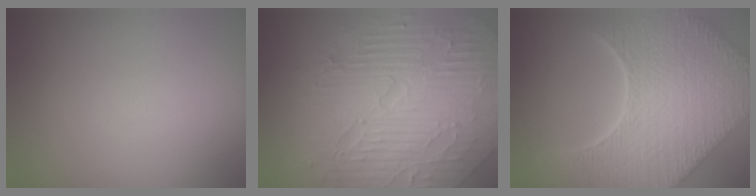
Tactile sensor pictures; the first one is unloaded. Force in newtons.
{"total": 9.8, "press": 6.5, "slide": 7.3}
{"total": 9.8, "press": 7.1, "slide": 6.7}